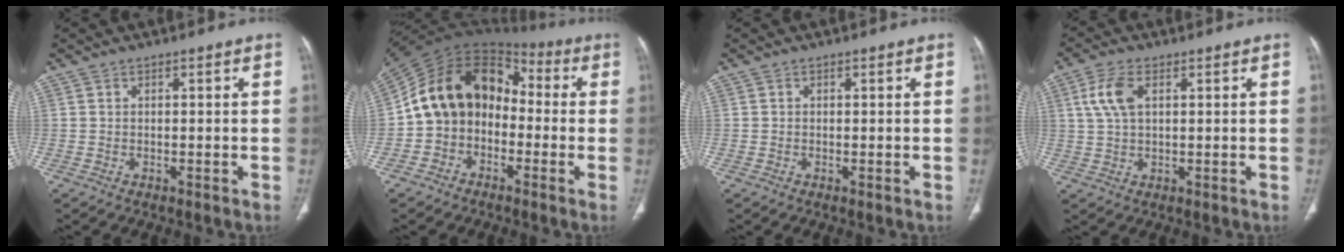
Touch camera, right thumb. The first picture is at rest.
{"total": 15.0, "force": [-1.9, 11.9, 9.0], "torque": [-0.128, 0.067, -0.050]}
{"total": 0.0}
{"total": 6.2, "force": [2.0, 3.3, 4.9], "torque": [-0.113, 0.007, 0.042]}